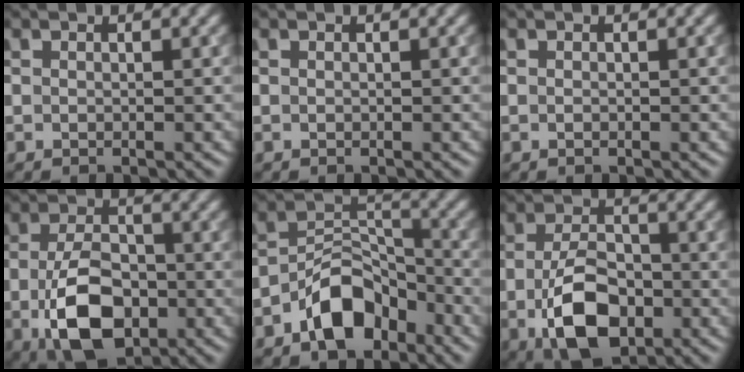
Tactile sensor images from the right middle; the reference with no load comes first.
{"total": 0.0}
{"total": 0.0}
{"total": 8.0, "force": [-2.5, 4.8, 6.0], "torque": [-0.126, -0.013, -0.044]}
{"total": 6.7, "force": [-4.1, 3.8, 3.8], "torque": [-0.054, 0.008, -0.083]}
{"total": 7.4, "force": [-2.4, 4.3, 5.6], "torque": [-0.116, -0.009, -0.045]}